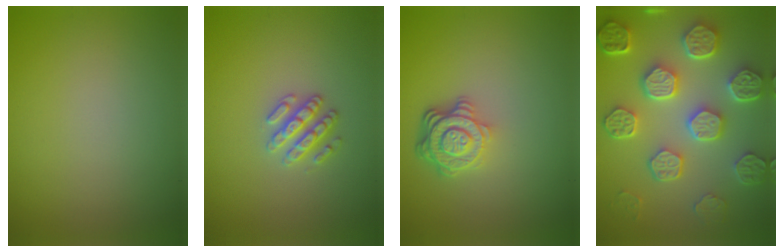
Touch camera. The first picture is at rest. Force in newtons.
{"total": 2.6, "press": 2.5, "slide": 0.4}
{"total": 4.5, "press": 3.3, "slide": 3.1}
{"total": 8.6, "press": 6.5, "slide": 5.7}